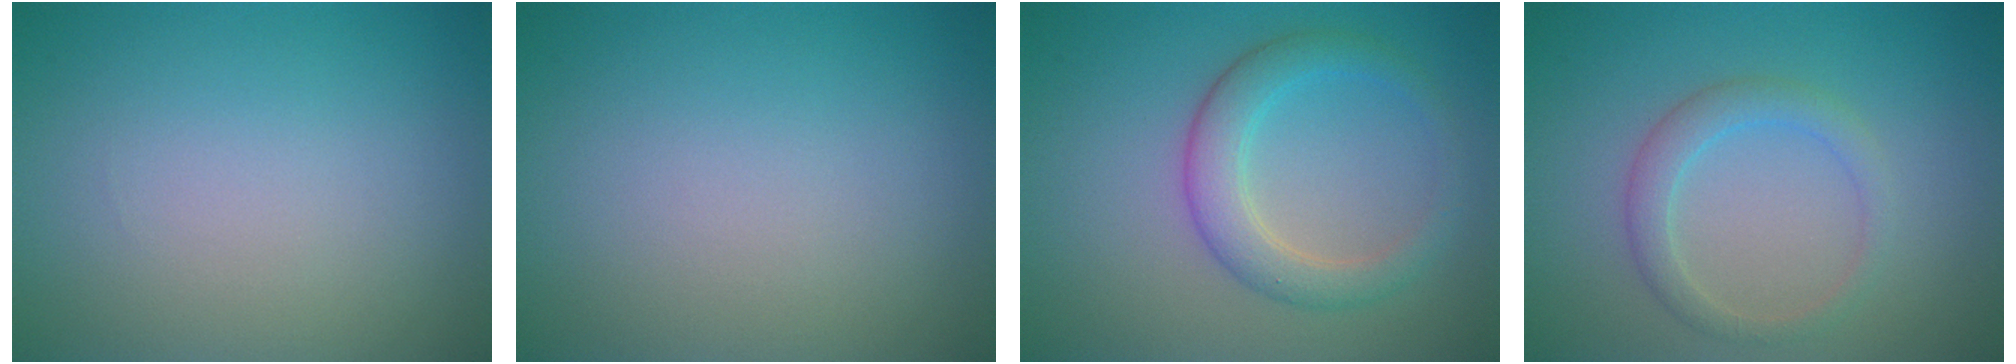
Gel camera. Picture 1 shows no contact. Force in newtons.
{"total": 0.0}
{"total": 3.6, "press": 3.6, "slide": 0.1}
{"total": 2.3, "press": 2.3, "slide": 0.1}